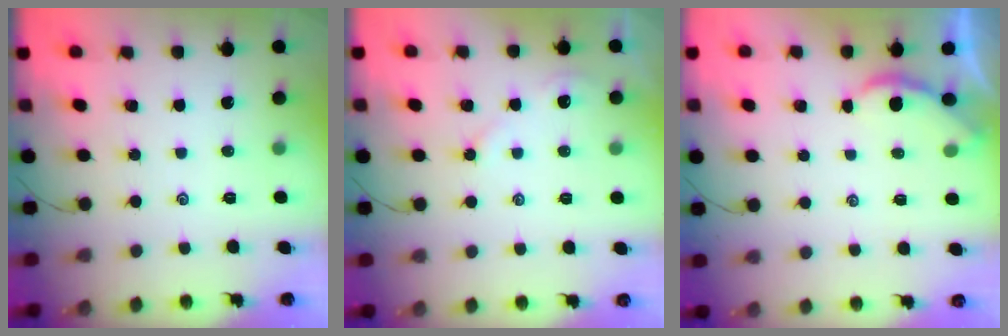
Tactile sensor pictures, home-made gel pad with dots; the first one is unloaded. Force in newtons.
{"total": 3.3, "press": 3.3, "slide": 0.4}
{"total": 1.6, "press": 1.6, "slide": 0.1}